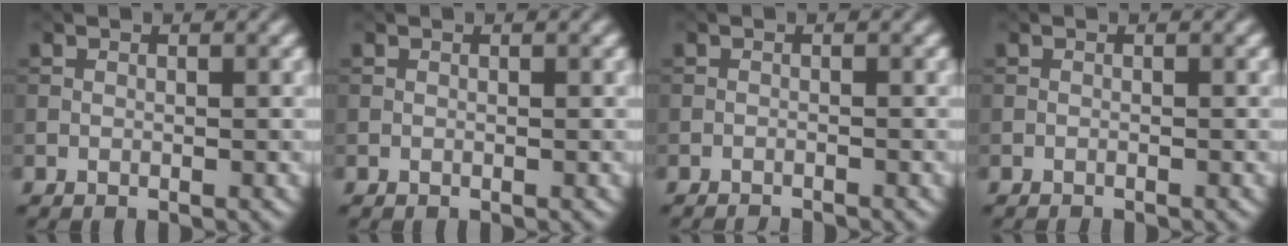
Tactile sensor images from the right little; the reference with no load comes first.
{"total": 0.0}
{"total": 1.4, "force": [-1.3, 0.2, 0.5], "torque": [0.000, 0.000, -0.022]}
{"total": 0.6, "force": [-0.6, 0.1, 0.2], "torque": [0.002, 0.000, -0.010]}